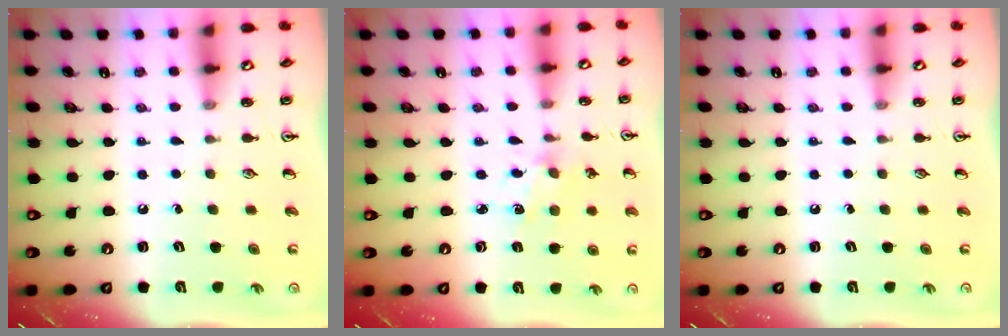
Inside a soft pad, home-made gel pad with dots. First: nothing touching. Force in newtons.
{"total": 2.4, "press": 2.4, "slide": 0.0}
{"total": 0.0}